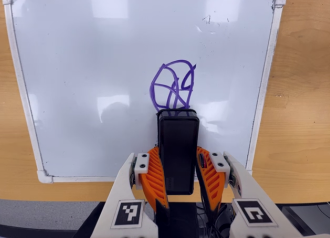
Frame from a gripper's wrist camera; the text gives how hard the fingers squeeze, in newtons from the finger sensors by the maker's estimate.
{"total": 11.1, "left": 8.6, "right": 13.5}